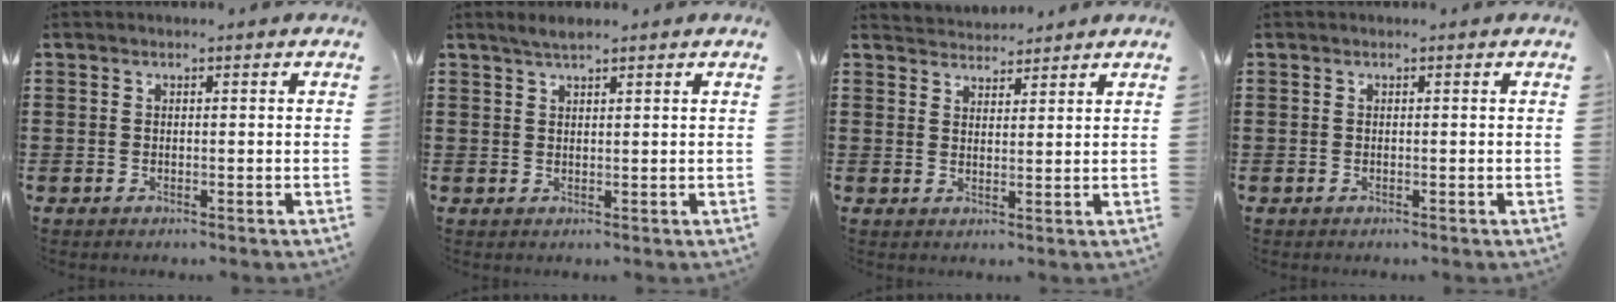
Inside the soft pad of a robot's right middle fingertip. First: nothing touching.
{"total": 1.6, "force": [1.4, 0.2, 0.8], "torque": [-0.018, 0.001, 0.026]}
{"total": 3.0, "force": [2.9, 0.4, -0.5], "torque": [0.008, -0.013, 0.054]}
{"total": 0.0}